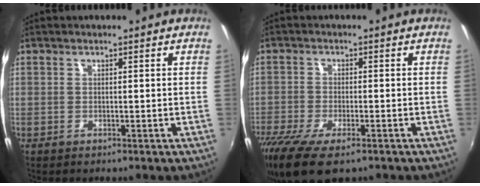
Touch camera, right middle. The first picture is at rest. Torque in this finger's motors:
{"motor_torque": [1.28, -0.85, 0.38, 0.18]}